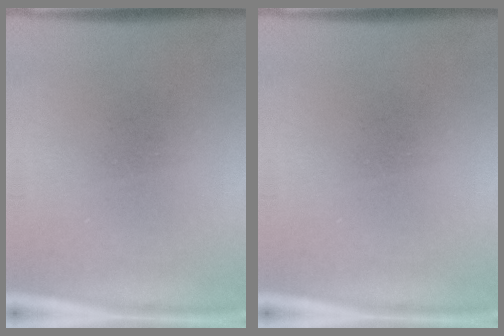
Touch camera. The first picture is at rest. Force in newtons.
{"total": 0.0}